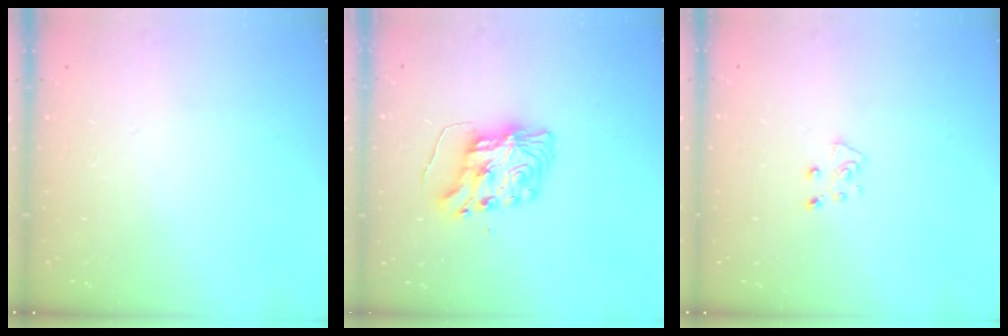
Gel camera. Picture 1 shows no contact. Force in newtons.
{"total": 8.5, "press": 8.5, "slide": 0.6}
{"total": 5.7, "press": 5.7, "slide": 0.7}